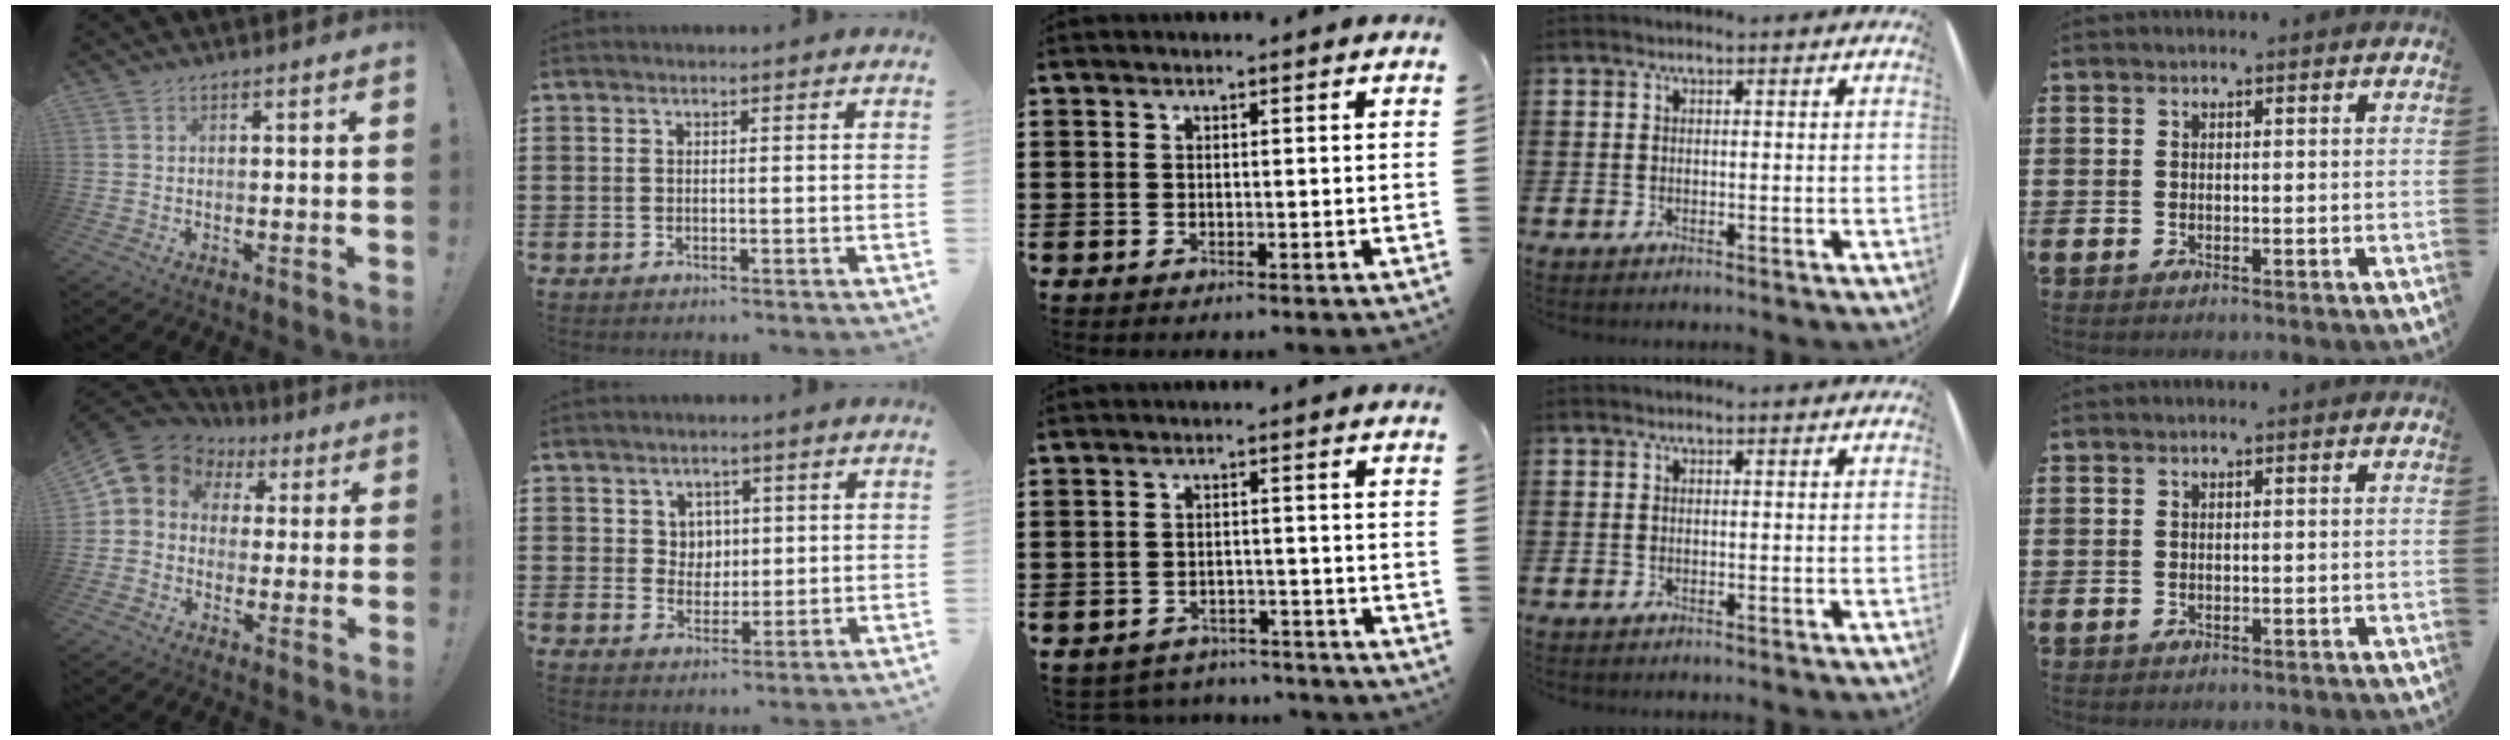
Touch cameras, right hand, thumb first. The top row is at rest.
{"thumb": {"total": 6.5, "force": [1.3, 6.0, 2.2], "torque": [-0.035, -0.008, 0.031]}, "index": {"total": 3.6, "force": [1.6, 3.1, 0.7], "torque": [-0.020, 0.010, 0.027]}, "middle": {"total": 2.9, "force": [-2.9, 0.5, -0.2], "torque": [-0.005, 0.000, -0.064]}}